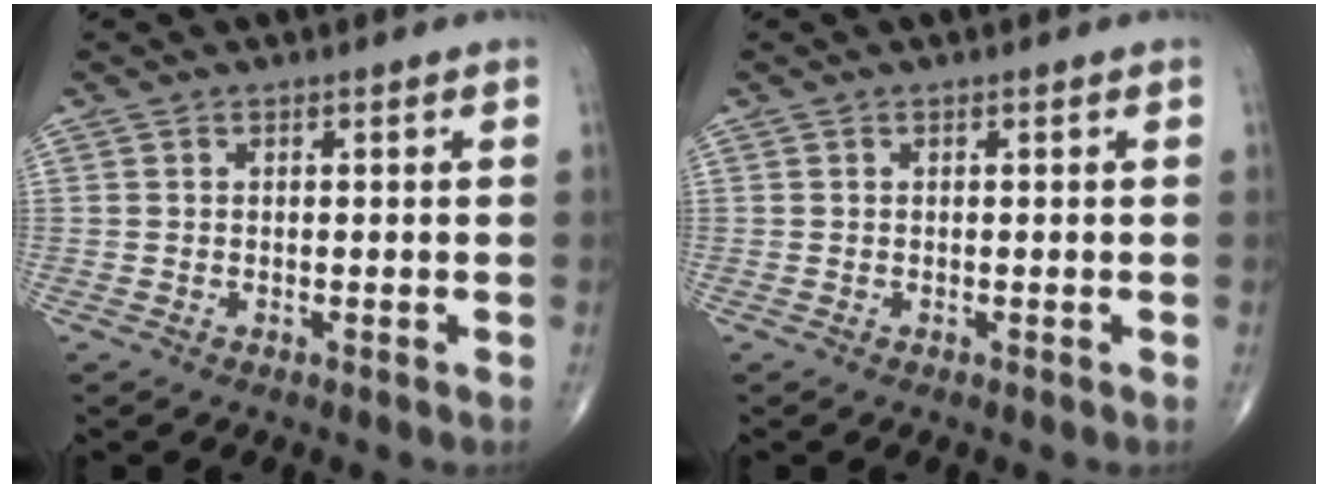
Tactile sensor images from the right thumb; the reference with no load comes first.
{"total": 0.0}